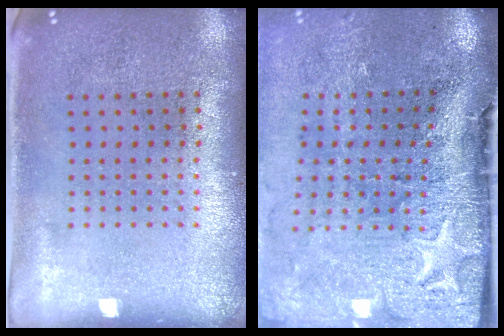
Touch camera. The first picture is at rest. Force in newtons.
{"total": 5.0, "press": 3.9, "slide": 3.1}